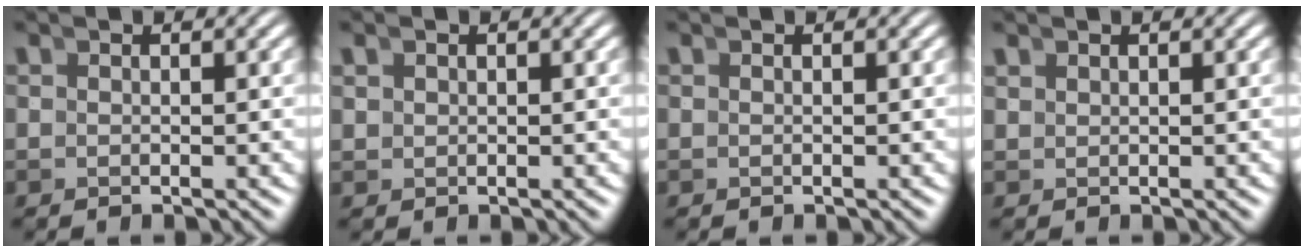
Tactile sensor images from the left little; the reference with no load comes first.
{"total": 1.3, "force": [0.5, 1.1, 0.6], "torque": [-0.013, 0.001, 0.012]}
{"total": 0.0}
{"total": 0.7, "force": [0.6, 0.1, 0.1], "torque": [0.003, 0.004, 0.016]}